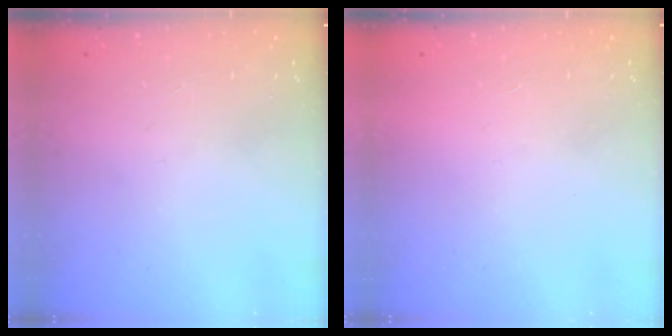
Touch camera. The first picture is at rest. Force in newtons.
{"total": 1.5, "press": 1.5, "slide": 0.1}